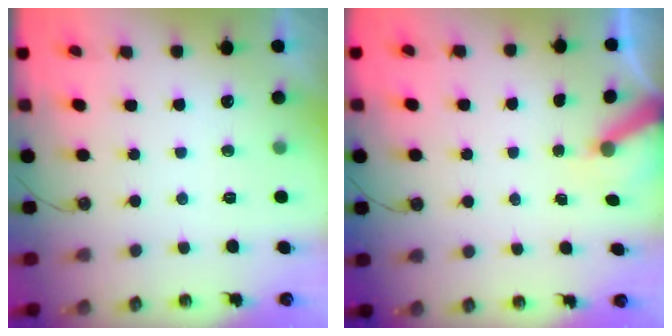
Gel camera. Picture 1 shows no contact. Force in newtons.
{"total": 5.4, "press": 5.4, "slide": 0.3}